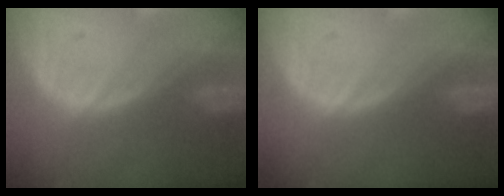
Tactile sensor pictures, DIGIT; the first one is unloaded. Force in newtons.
{"total": 0.0}